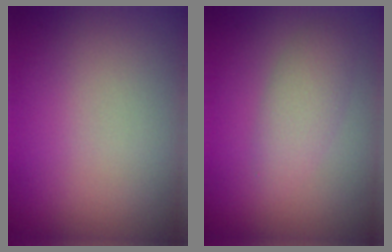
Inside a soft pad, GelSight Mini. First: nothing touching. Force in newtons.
{"total": 2.7, "press": 2.7, "slide": 0.1}